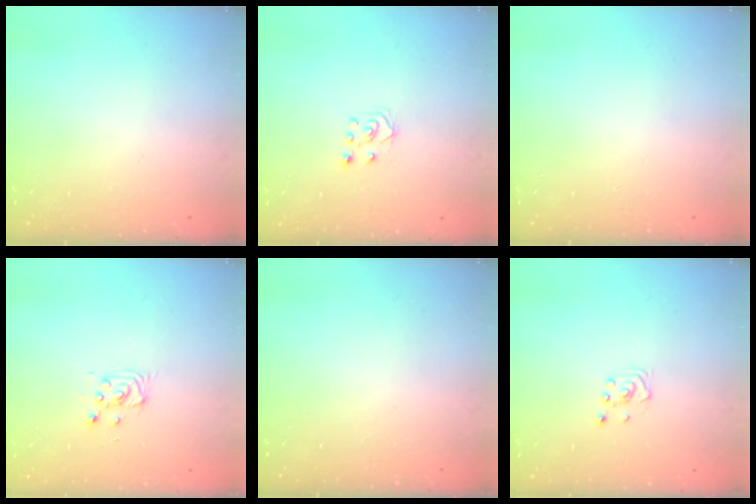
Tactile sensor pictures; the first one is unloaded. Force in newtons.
{"total": 4.2, "press": 4.2, "slide": 0.3}
{"total": 0.0}
{"total": 3.3, "press": 3.3, "slide": 0.4}
{"total": 0.0}
{"total": 2.6, "press": 2.4, "slide": 1.0}